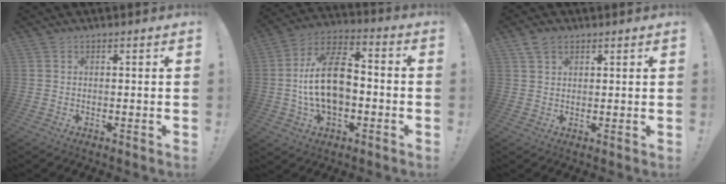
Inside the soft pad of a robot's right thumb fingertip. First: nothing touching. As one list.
[{"total": 17.6, "force": [-1.9, 10.5, 13.9], "torque": [-0.259, 0.025, -0.033]}, {"total": 3.8, "force": [2.3, 2.4, 1.8], "torque": [-0.031, -0.002, 0.044]}]